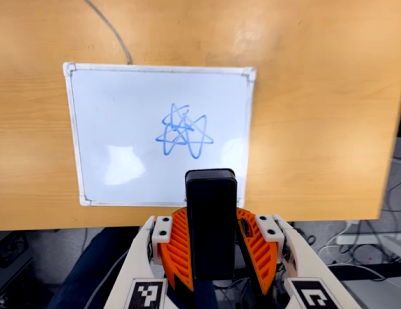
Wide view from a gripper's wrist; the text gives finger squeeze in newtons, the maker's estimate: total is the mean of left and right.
{"total": 5.0, "left": 4.9, "right": 5.1}